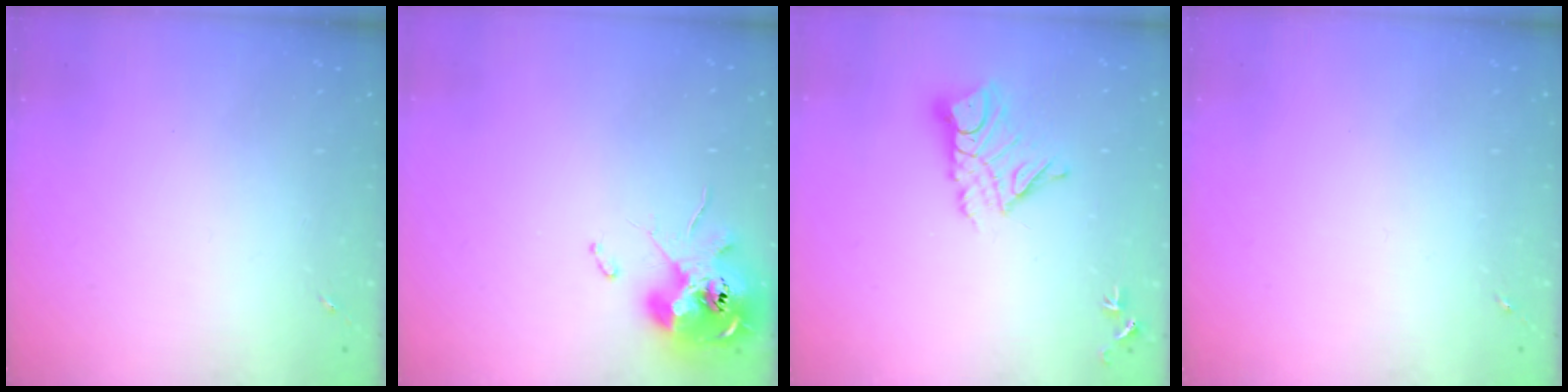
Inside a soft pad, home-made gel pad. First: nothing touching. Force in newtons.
{"total": 11.4, "press": 11.2, "slide": 1.6}
{"total": 11.9, "press": 11.9, "slide": 1.1}
{"total": 0.0}